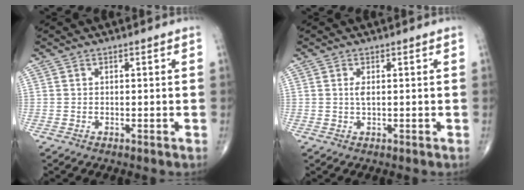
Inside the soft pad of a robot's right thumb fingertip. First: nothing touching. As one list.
[{"total": 1.4, "force": [0.2, 0.4, 1.3], "torque": [-0.031, -0.002, 0.006]}]